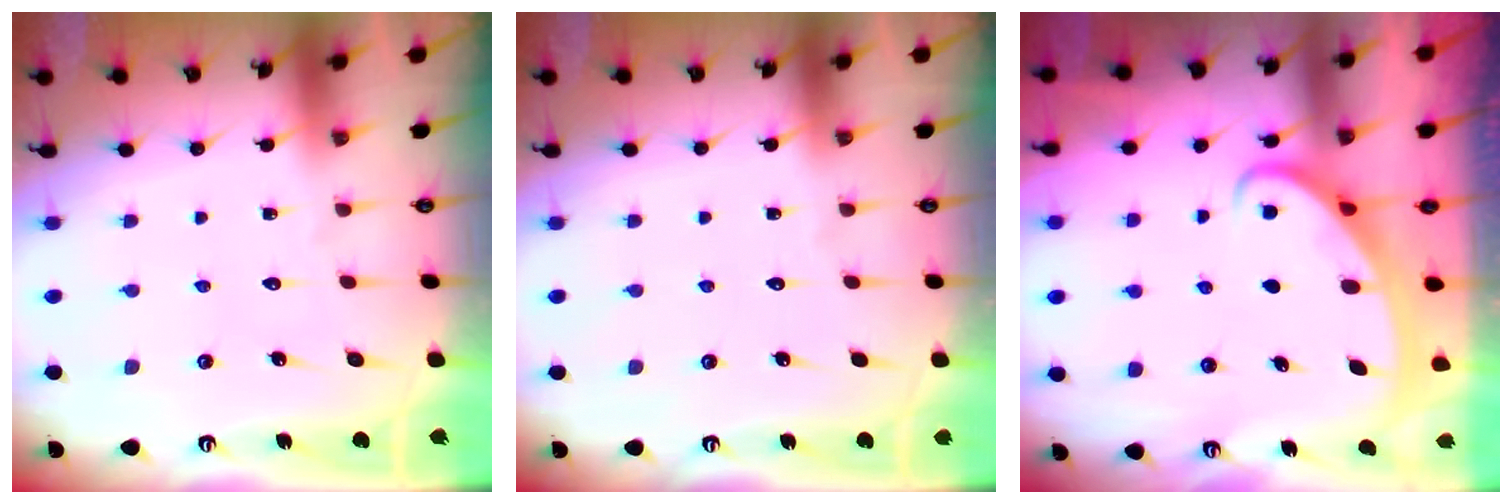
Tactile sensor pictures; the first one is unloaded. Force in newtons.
{"total": 0.0}
{"total": 2.5, "press": 2.5, "slide": 0.4}